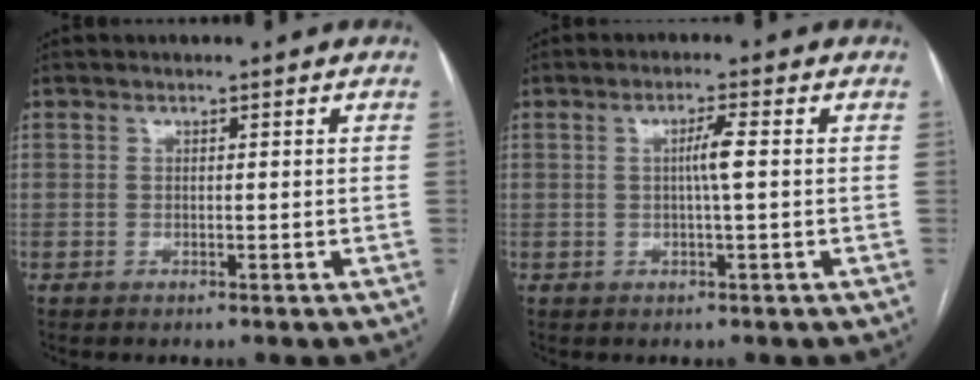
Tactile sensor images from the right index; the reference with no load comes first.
{"total": 2.9, "force": [0.3, -0.3, 2.9], "torque": [-0.053, 0.001, 0.005]}